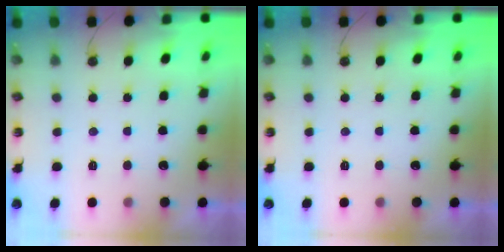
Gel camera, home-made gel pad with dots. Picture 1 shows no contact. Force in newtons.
{"total": 0.0}